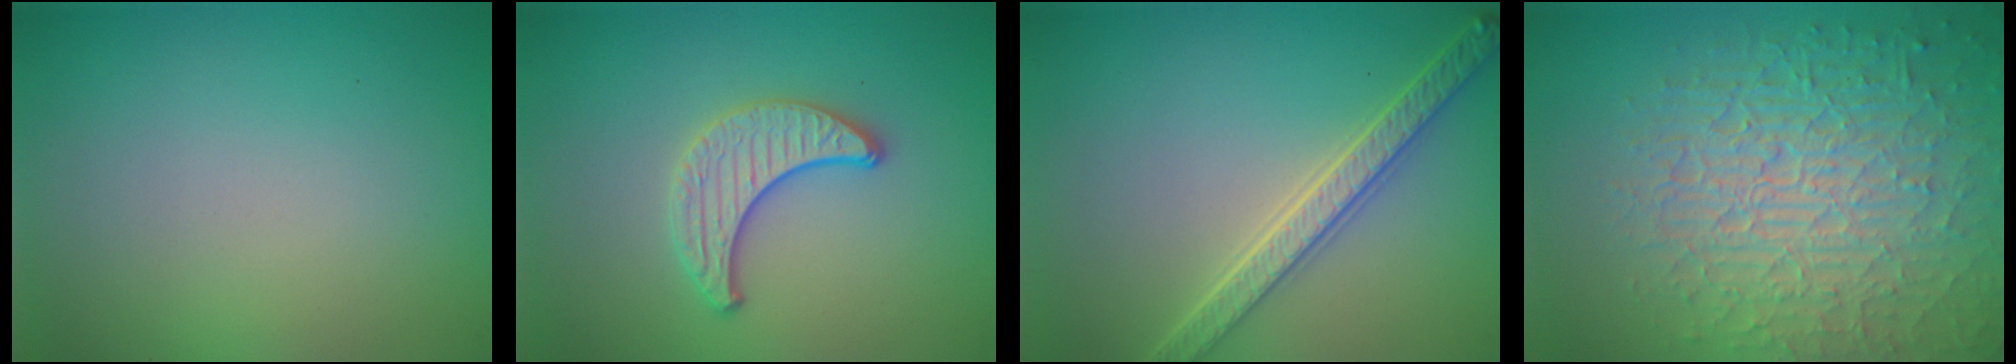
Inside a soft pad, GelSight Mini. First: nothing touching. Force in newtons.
{"total": 3.0, "press": 2.8, "slide": 0.9}
{"total": 4.2, "press": 3.6, "slide": 2.2}
{"total": 10.5, "press": 6.7, "slide": 8.1}